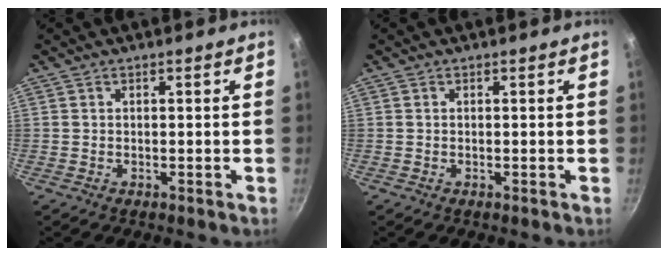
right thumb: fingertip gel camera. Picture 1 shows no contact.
{"total": 0.0}